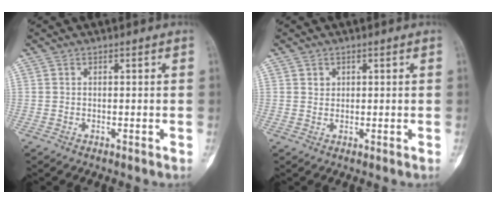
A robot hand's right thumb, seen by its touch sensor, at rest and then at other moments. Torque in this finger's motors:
{"motor_torque": [0.18, 0.39, -0.06, -0.08, -0.01]}